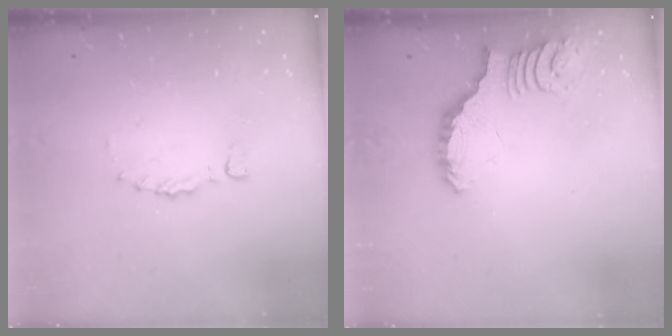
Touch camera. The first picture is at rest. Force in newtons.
{"total": 2.6, "press": 2.6, "slide": 0.5}